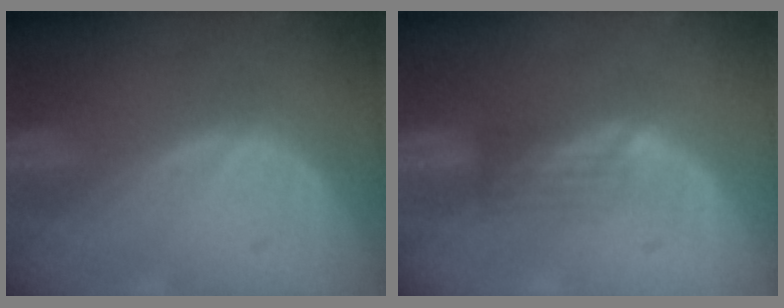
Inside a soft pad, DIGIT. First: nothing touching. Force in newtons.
{"total": 2.8, "press": 2.5, "slide": 1.4}